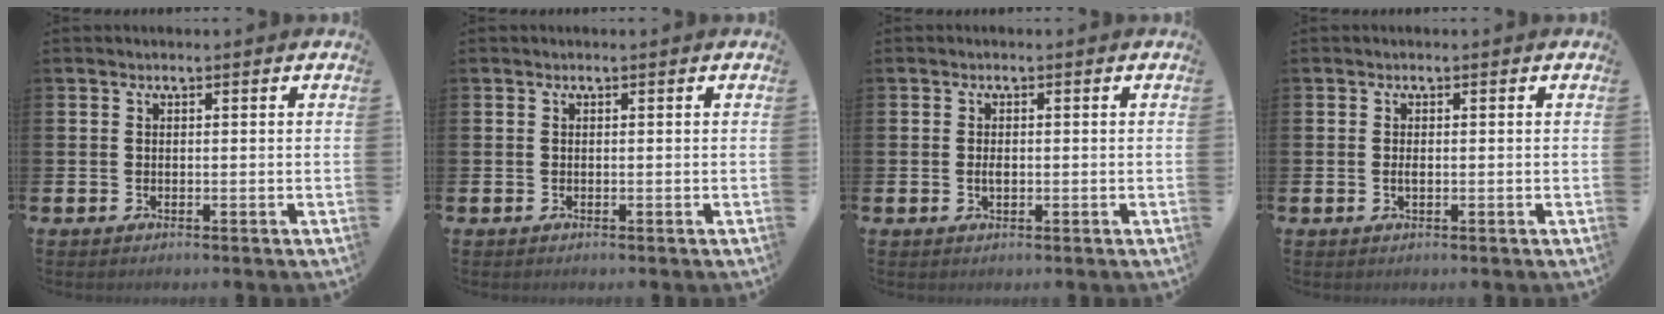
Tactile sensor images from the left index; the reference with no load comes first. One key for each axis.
{"total": 0.0}
{"total": 1.2, "fx": -0.1, "fy": 0.6, "fz": 1.0, "tx": -0.019, "ty": 0.003, "tz": -0.004}
{"total": 0.8, "fx": -0.1, "fy": 0.4, "fz": 0.8, "tx": -0.014, "ty": 0.001, "tz": -0.003}